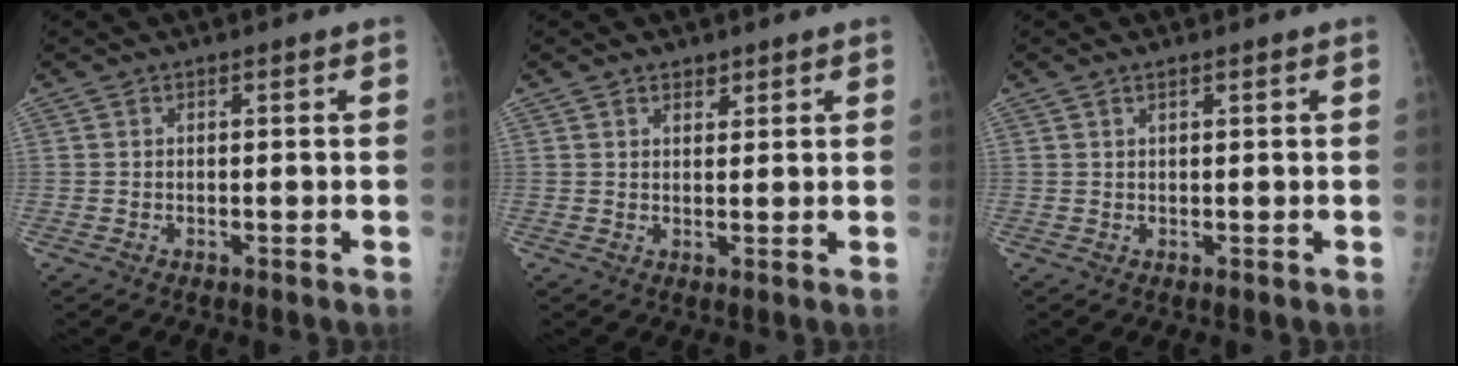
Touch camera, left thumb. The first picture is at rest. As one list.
[{"total": 2.0, "force": [1.5, 1.1, 0.7], "torque": [0.002, -0.009, 0.021]}, {"total": 0.8, "force": [0.6, 0.1, 0.5], "torque": [-0.009, 0.000, 0.011]}]